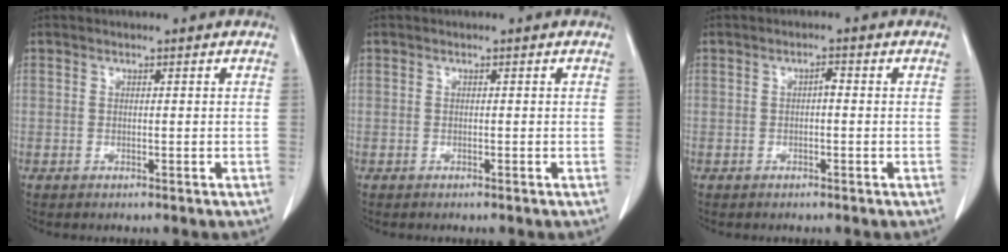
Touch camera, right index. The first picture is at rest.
{"total": 0.0}
{"total": 1.2, "force": [-0.1, 0.4, 1.1], "torque": [-0.018, 0.004, -0.001]}